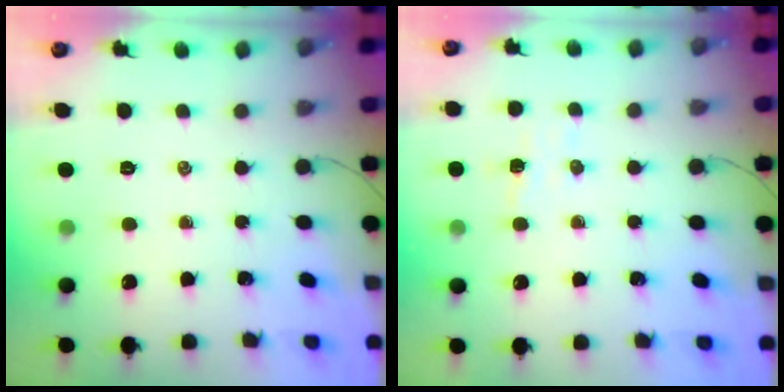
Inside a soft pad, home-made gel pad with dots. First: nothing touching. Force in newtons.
{"total": 5.2, "press": 5.0, "slide": 1.3}